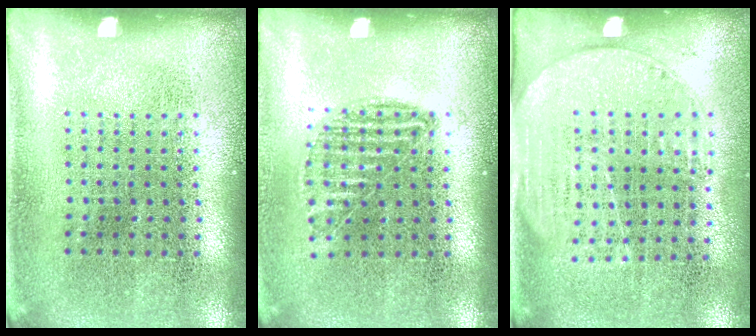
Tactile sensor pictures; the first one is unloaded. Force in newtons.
{"total": 0.9, "press": 0.9, "slide": 0.4}
{"total": 1.5, "press": 1.3, "slide": 0.7}